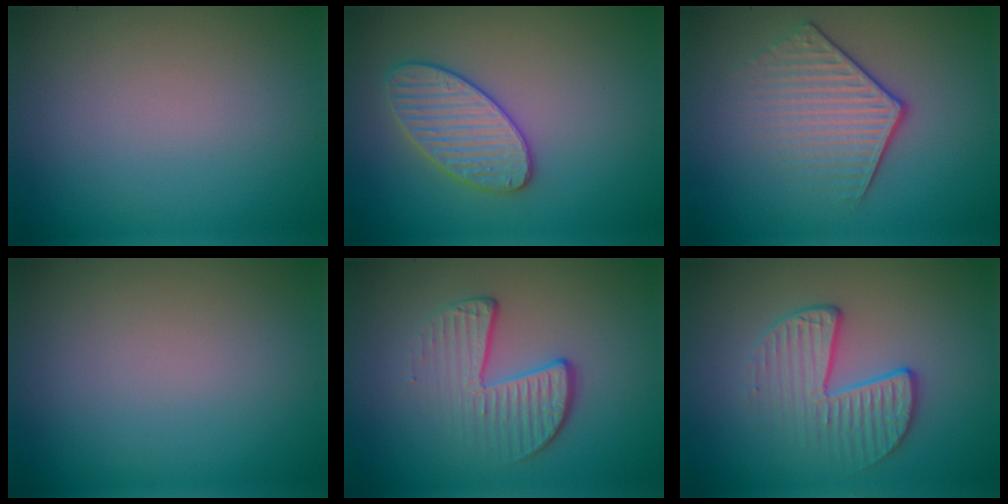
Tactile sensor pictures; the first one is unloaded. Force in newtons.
{"total": 3.6, "press": 3.6, "slide": 0.2}
{"total": 4.1, "press": 3.0, "slide": 2.8}
{"total": 0.0}
{"total": 4.1, "press": 2.8, "slide": 2.9}
{"total": 3.5, "press": 2.9, "slide": 2.0}